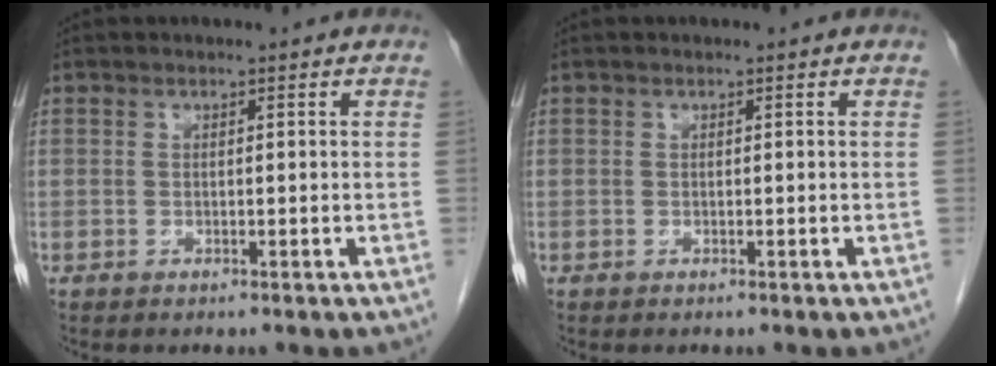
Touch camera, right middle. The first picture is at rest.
{"total": 0.0}